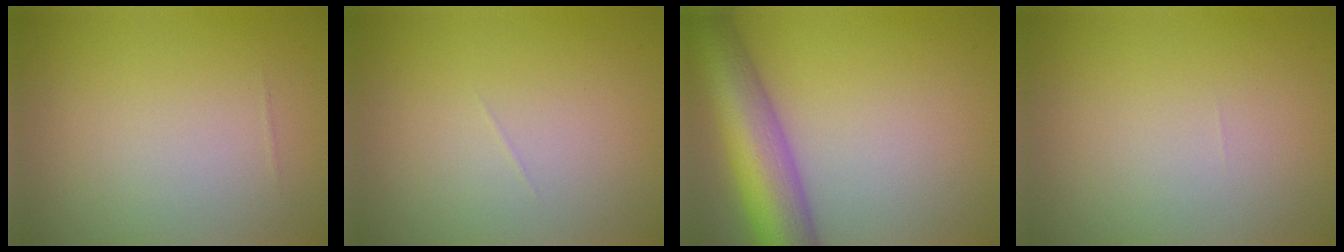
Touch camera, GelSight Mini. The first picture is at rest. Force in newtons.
{"total": 0.0}
{"total": 9.6, "press": 9.6, "slide": 0.3}
{"total": 0.0}